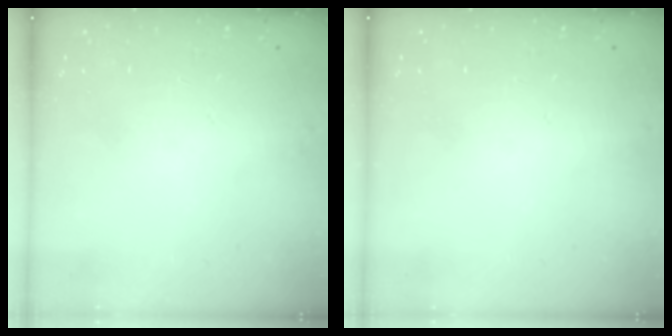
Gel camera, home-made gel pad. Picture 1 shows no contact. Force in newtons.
{"total": 0.0}